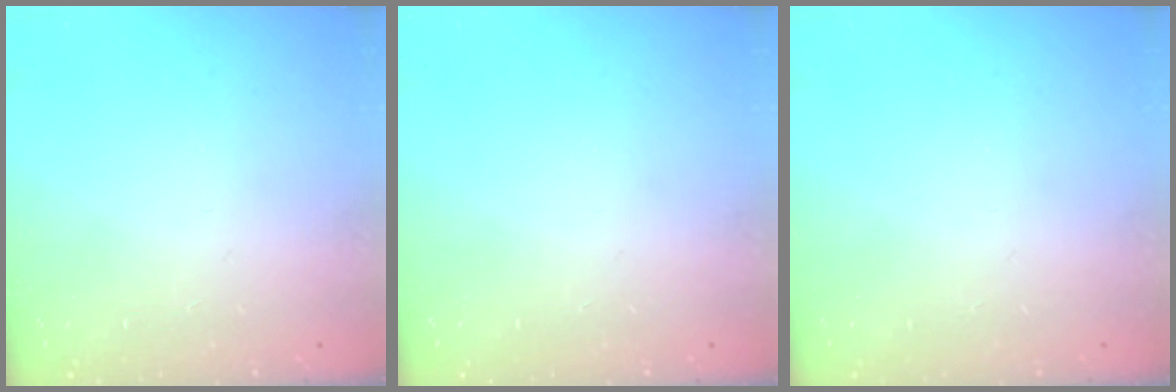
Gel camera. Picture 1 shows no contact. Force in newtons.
{"total": 0.0}
{"total": 0.0}